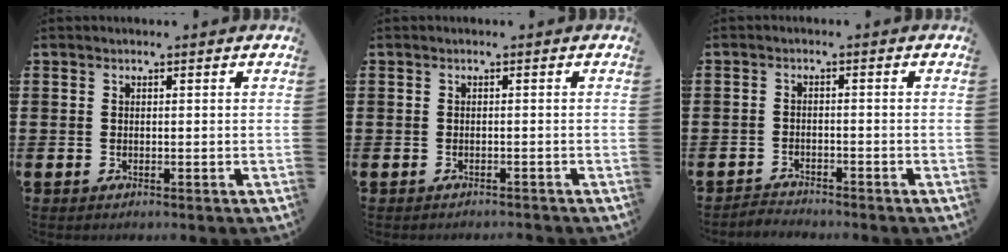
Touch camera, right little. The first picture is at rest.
{"total": 0.6, "force": [-0.6, 0.0, 0.0], "torque": [-0.001, -0.002, -0.012]}
{"total": 1.8, "force": [-1.8, 0.0, -0.2], "torque": [-0.002, 0.004, -0.040]}